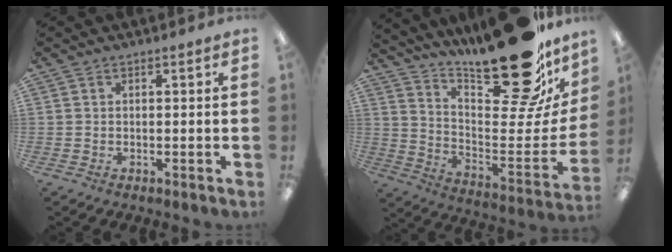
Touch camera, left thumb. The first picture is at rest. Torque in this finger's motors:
{"motor_torque": [2.50, 2.50, 1.22, -1.55, 0.37]}